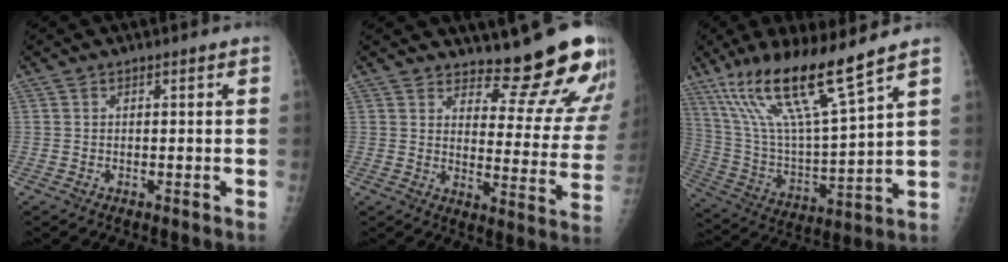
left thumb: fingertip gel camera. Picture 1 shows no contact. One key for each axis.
{"total": 15.5, "fx": 14.2, "fy": 3.3, "fz": 5.1, "tx": -0.023, "ty": -0.150, "tz": 0.171}
{"total": 19.1, "fx": 12.6, "fy": 2.2, "fz": 14.1, "tx": -0.258, "ty": -0.059, "tz": 0.243}